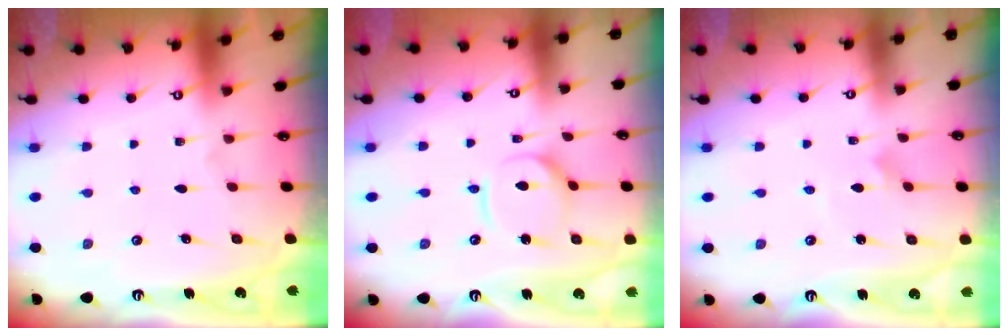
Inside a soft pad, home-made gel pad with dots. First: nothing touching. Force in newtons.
{"total": 7.4, "press": 7.3, "slide": 0.7}
{"total": 2.0, "press": 2.0, "slide": 0.1}